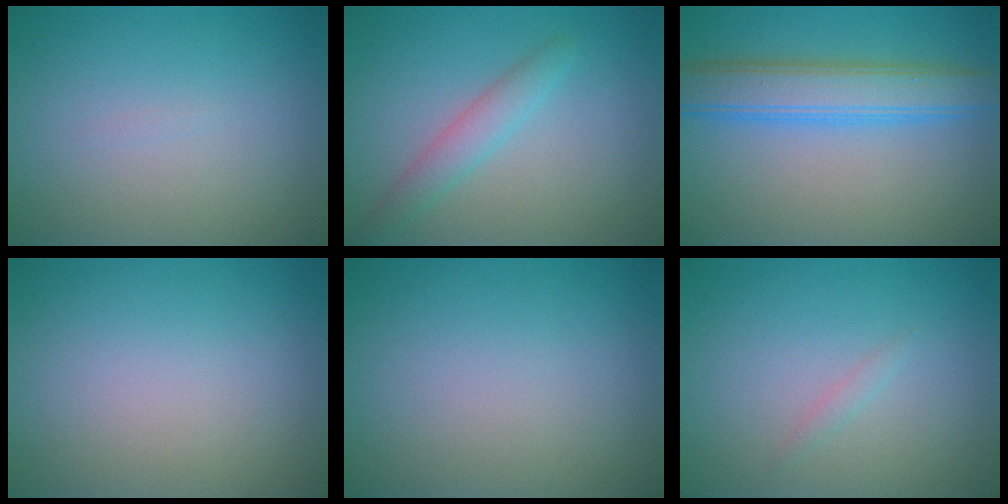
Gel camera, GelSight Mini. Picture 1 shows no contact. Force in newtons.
{"total": 2.4, "press": 2.4, "slide": 0.2}
{"total": 5.4, "press": 5.4, "slide": 0.1}
{"total": 0.0}
{"total": 0.0}
{"total": 0.6, "press": 0.6, "slide": 0.1}